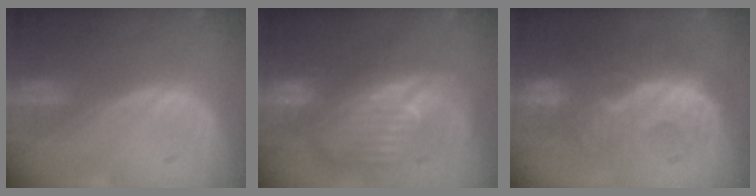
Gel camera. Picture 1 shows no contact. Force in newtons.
{"total": 11.6, "press": 10.1, "slide": 5.8}
{"total": 9.2, "press": 9.0, "slide": 1.9}